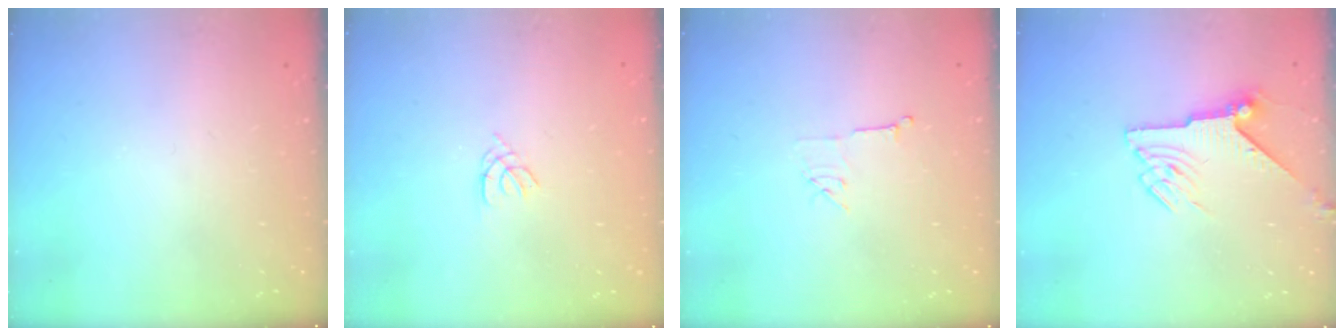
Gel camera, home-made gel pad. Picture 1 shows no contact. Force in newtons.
{"total": 1.1, "press": 1.0, "slide": 0.3}
{"total": 6.0, "press": 6.0, "slide": 0.5}
{"total": 7.0, "press": 7.0, "slide": 0.3}